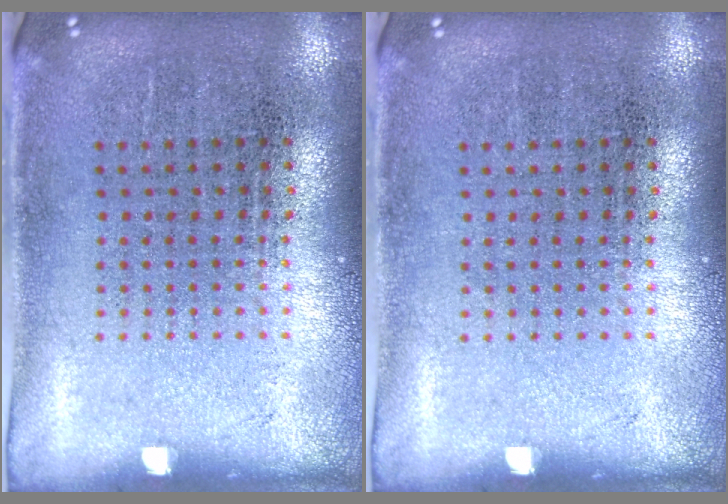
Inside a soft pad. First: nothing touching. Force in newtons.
{"total": 0.0}